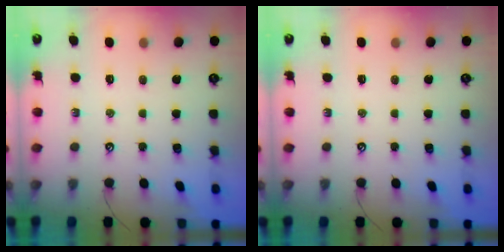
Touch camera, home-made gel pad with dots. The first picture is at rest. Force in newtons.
{"total": 0.0}